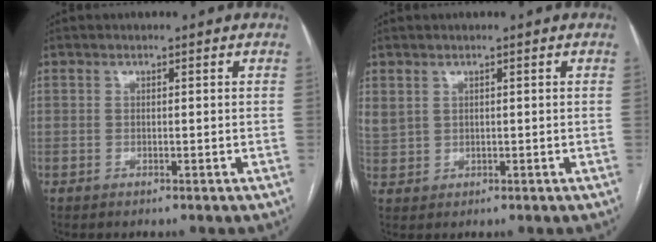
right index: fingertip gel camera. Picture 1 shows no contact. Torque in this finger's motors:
{"motor_torque": [0.27, 0.08, 0.14, 0.06]}